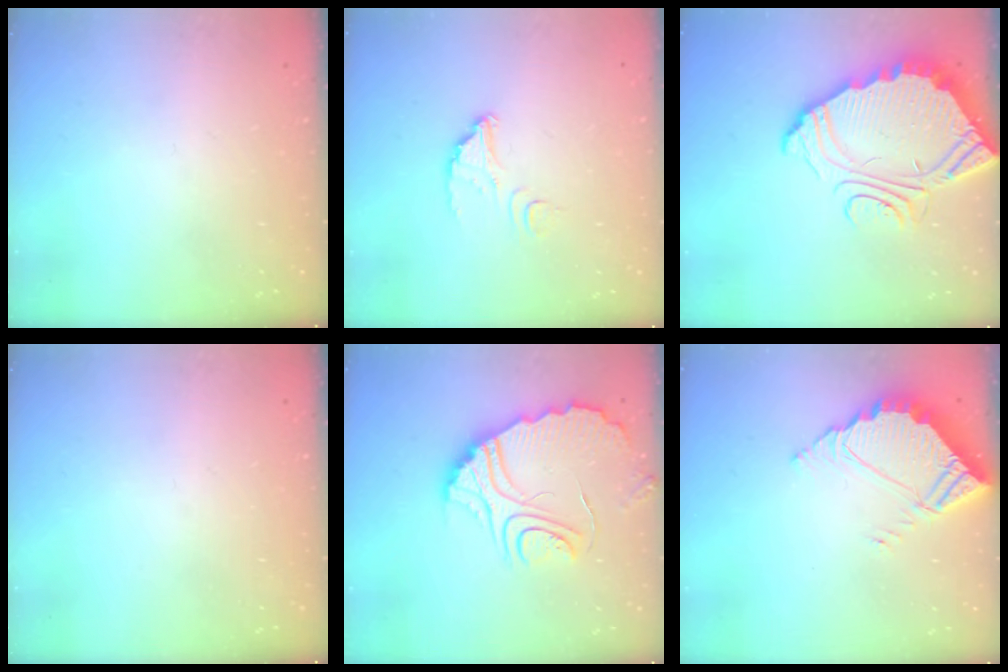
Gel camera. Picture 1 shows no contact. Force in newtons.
{"total": 5.9, "press": 5.9, "slide": 0.5}
{"total": 10.5, "press": 10.5, "slide": 1.0}
{"total": 0.0}
{"total": 11.0, "press": 11.0, "slide": 1.0}
{"total": 5.4, "press": 5.4, "slide": 0.3}